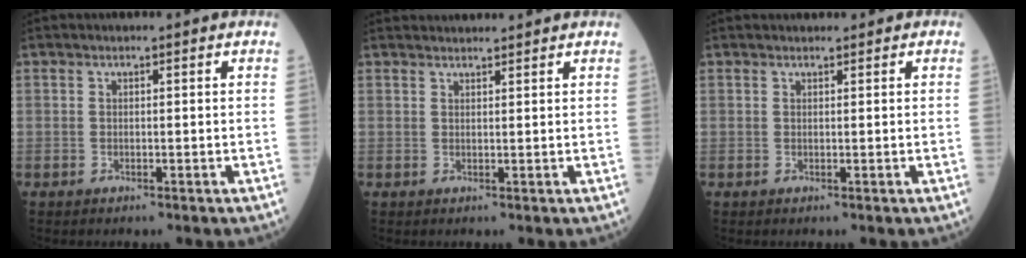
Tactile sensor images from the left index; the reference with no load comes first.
{"total": 3.8, "force": [3.7, 0.0, 0.7], "torque": [-0.011, 0.030, 0.057]}
{"total": 1.3, "force": [1.1, 0.6, 0.5], "torque": [-0.007, 0.016, 0.014]}